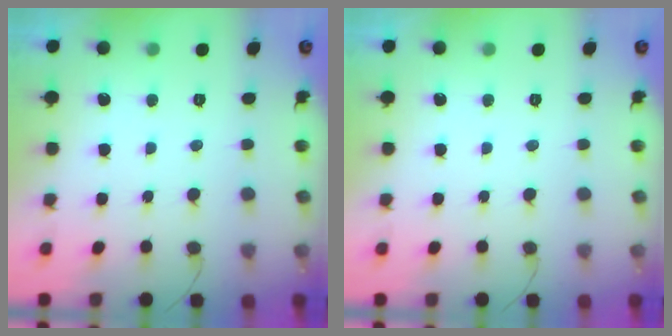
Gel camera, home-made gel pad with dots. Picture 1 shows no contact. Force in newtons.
{"total": 0.0}